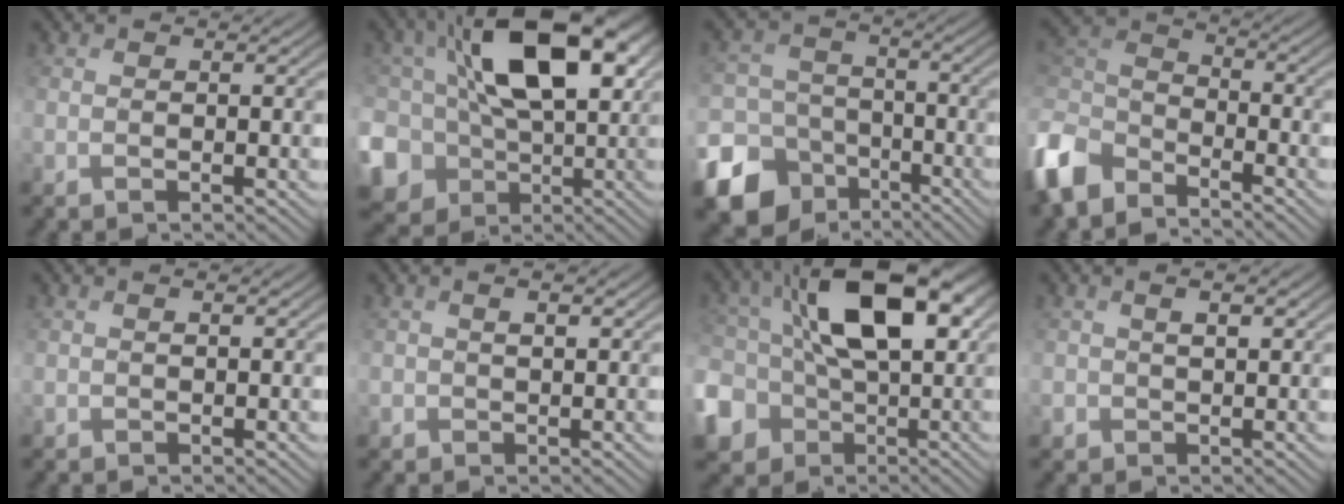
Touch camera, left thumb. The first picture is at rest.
{"total": 18.1, "force": [2.4, 12.7, 12.6], "torque": [-0.239, -0.015, 0.053]}
{"total": 16.2, "force": [-8.9, 12.7, 4.6], "torque": [-0.160, -0.064, -0.156]}
{"total": 9.2, "force": [-6.6, 4.7, 4.4], "torque": [-0.120, -0.010, -0.157]}
{"total": 1.1, "force": [0.7, 0.4, 0.7], "torque": [-0.019, -0.001, 0.017]}
{"total": 2.0, "force": [0.9, 1.1, 1.4], "torque": [-0.030, -0.002, 0.021]}
{"total": 15.8, "force": [-0.3, 10.8, 11.5], "torque": [-0.223, -0.010, -0.012]}
{"total": 2.4, "force": [1.0, 1.4, 1.7], "torque": [-0.037, -0.002, 0.024]}